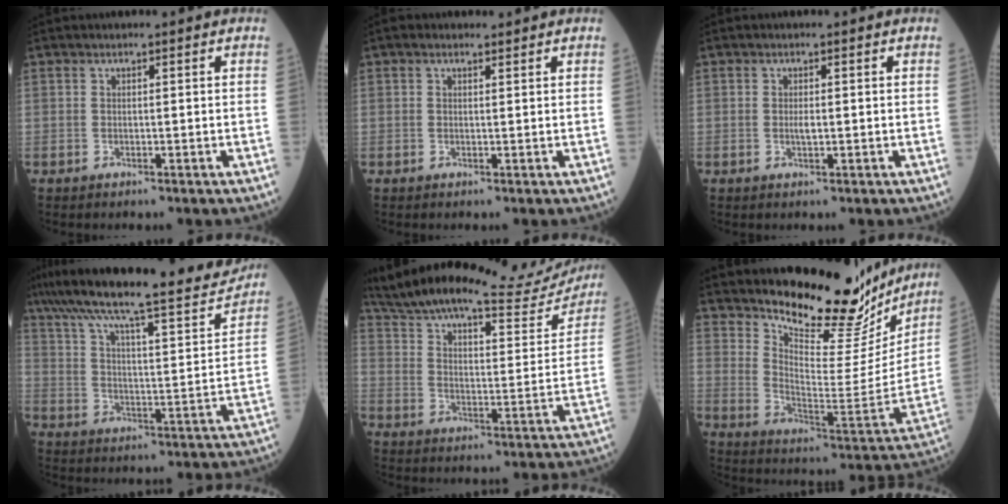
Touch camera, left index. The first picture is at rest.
{"total": 1.1, "force": [0.8, 0.6, 0.6], "torque": [-0.019, 0.008, 0.011]}
{"total": 1.2, "force": [-0.1, 0.3, 1.2], "torque": [-0.026, -0.002, 0.000]}
{"total": 24.5, "force": [21.1, 2.9, 12.2], "torque": [-0.211, -0.010, 0.304]}
{"total": 28.9, "force": [26.4, 4.9, 10.7], "torque": [-0.193, -0.047, 0.352]}
{"total": 19.7, "force": [17.6, 5.1, 7.4], "torque": [-0.103, -0.056, 0.244]}